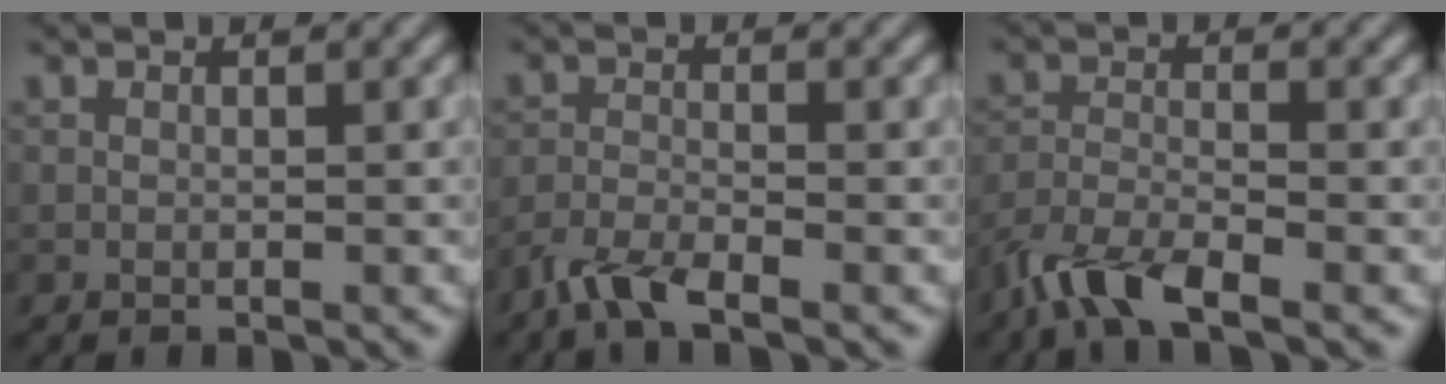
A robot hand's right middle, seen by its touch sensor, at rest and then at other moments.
{"total": 3.2, "force": [-2.5, 0.6, 1.9], "torque": [-0.043, -0.004, -0.058]}
{"total": 4.9, "force": [-3.8, 1.1, 2.9], "torque": [-0.060, -0.007, -0.081]}